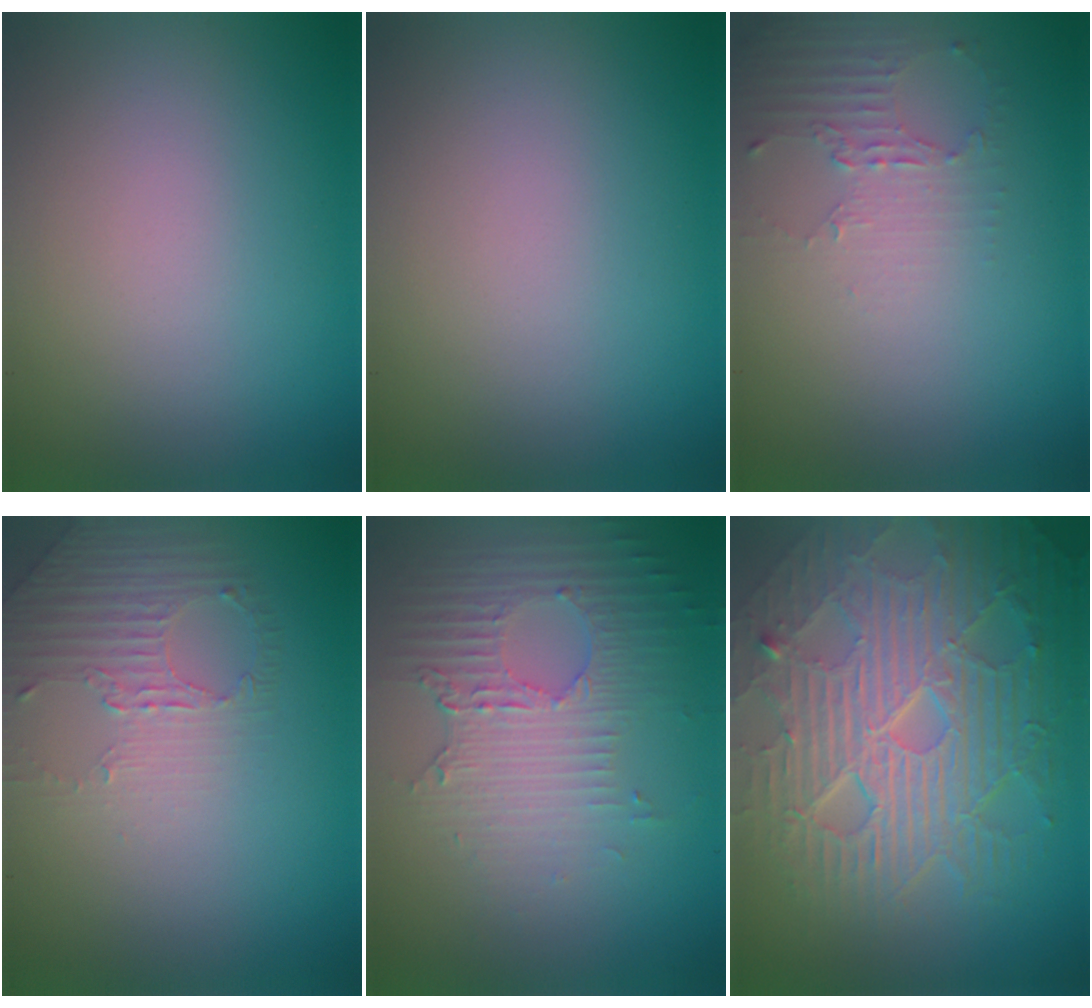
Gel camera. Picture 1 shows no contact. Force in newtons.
{"total": 0.0}
{"total": 2.0, "press": 1.5, "slide": 1.4}
{"total": 1.6, "press": 1.0, "slide": 1.2}
{"total": 5.0, "press": 3.4, "slide": 3.6}
{"total": 10.3, "press": 6.6, "slide": 7.9}